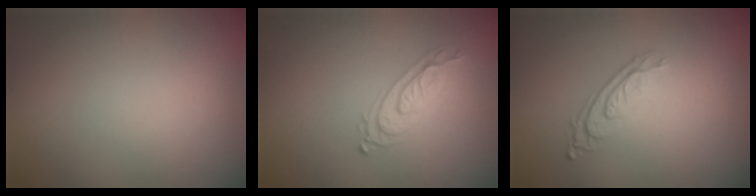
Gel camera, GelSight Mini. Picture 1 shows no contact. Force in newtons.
{"total": 2.2, "press": 2.0, "slide": 0.8}
{"total": 2.9, "press": 2.1, "slide": 2.1}